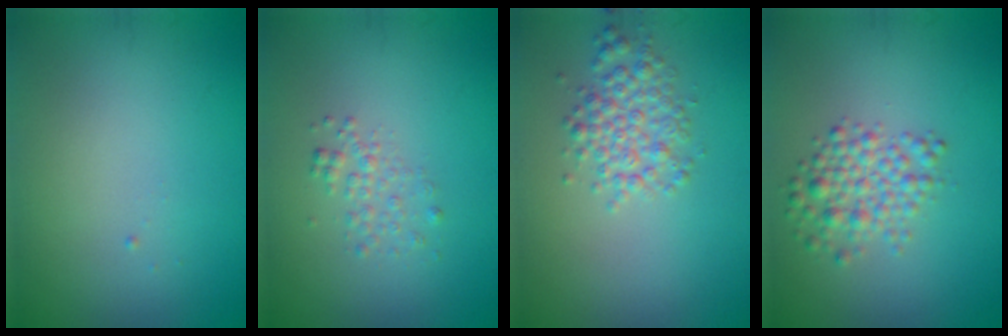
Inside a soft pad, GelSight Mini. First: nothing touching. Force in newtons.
{"total": 1.4, "press": 1.4, "slide": 0.1}
{"total": 3.0, "press": 3.0, "slide": 0.1}
{"total": 3.2, "press": 3.2, "slide": 0.1}